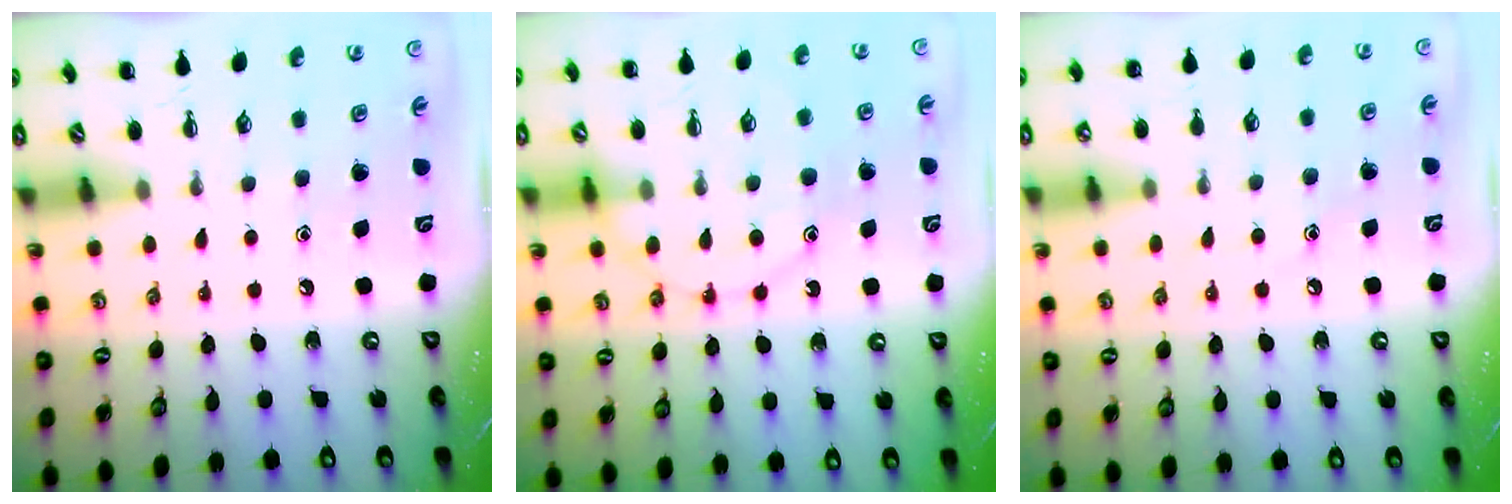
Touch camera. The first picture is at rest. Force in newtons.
{"total": 12.5, "press": 12.5, "slide": 0.9}
{"total": 6.3, "press": 6.1, "slide": 1.6}